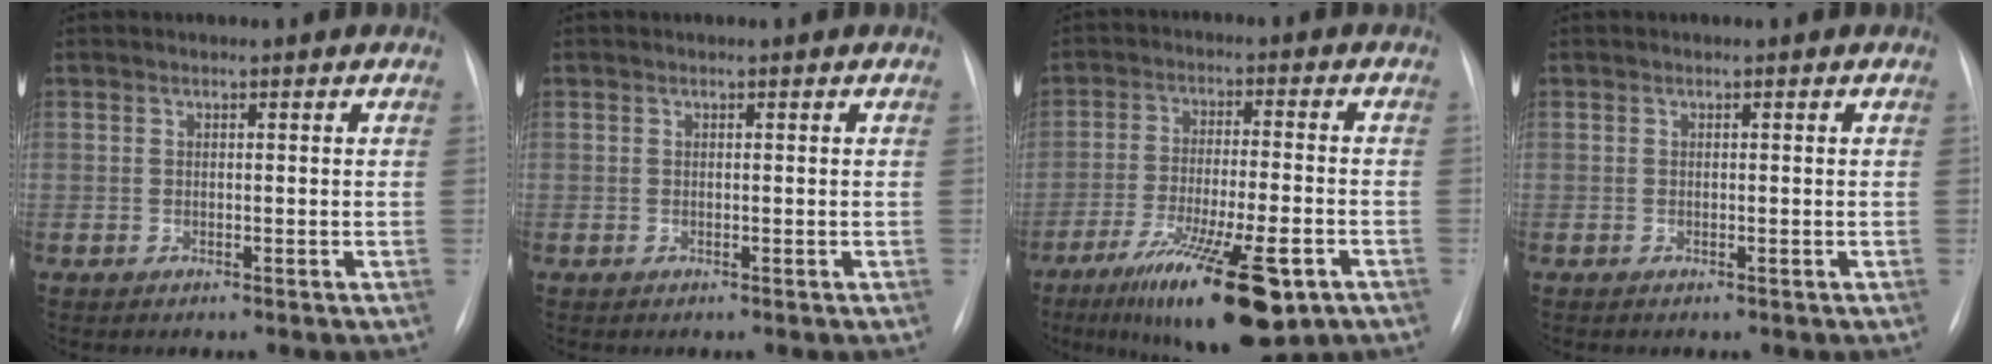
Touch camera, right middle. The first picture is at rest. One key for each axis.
{"total": 0.0}
{"total": 17.2, "fx": -9.7, "fy": 3.4, "fz": 13.8, "tx": -0.209, "ty": -0.030, "tz": -0.151}
{"total": 0.0}